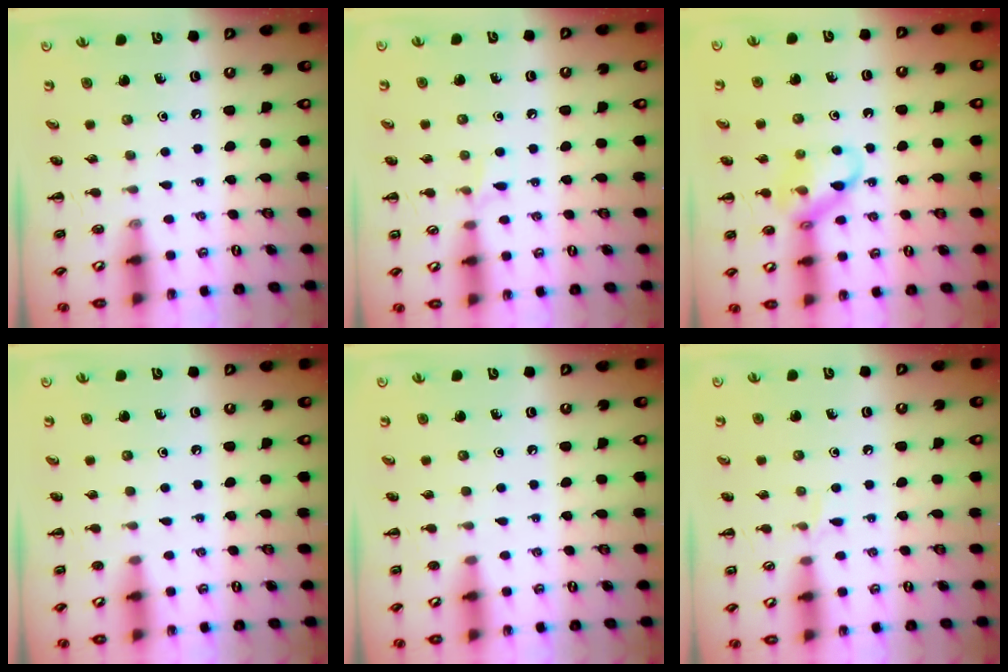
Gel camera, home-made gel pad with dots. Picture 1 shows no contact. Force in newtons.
{"total": 5.0, "press": 4.7, "slide": 1.8}
{"total": 12.5, "press": 12.4, "slide": 1.7}
{"total": 0.5, "press": 0.5, "slide": 0.1}
{"total": 0.5, "press": 0.5, "slide": 0.1}
{"total": 4.3, "press": 4.1, "slide": 1.3}